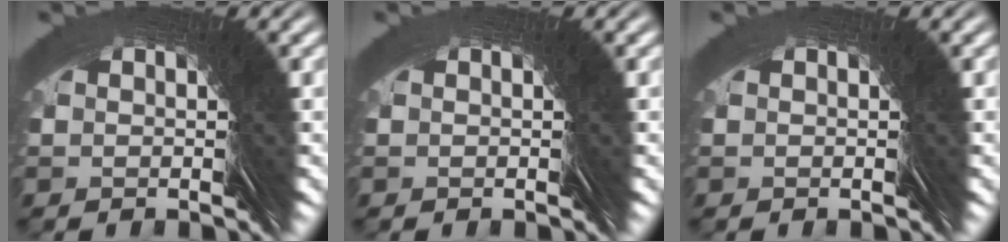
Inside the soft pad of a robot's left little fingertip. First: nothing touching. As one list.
[{"total": 0.0}, {"total": 0.0}]